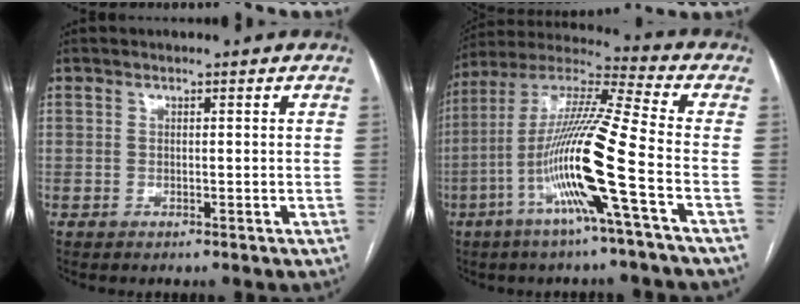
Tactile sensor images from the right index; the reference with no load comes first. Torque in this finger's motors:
{"motor_torque": [2.14, 0.00, 1.05, 0.21]}